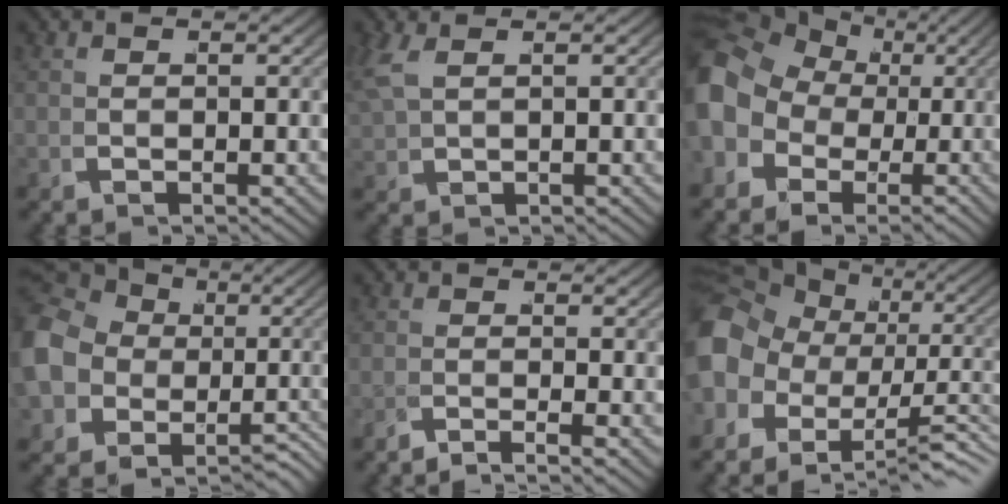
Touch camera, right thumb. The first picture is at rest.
{"total": 2.0, "force": [1.1, 0.8, 1.4], "torque": [-0.040, 0.004, 0.028]}
{"total": 9.7, "force": [1.0, 8.1, 5.2], "torque": [-0.116, -0.016, 0.014]}
{"total": 12.8, "force": [-0.5, 11.2, 6.1], "torque": [-0.135, -0.034, -0.012]}
{"total": 2.5, "force": [-2.3, 0.3, 0.9], "torque": [-0.002, 0.002, -0.049]}
{"total": 10.8, "force": [-1.5, 8.2, 6.9], "torque": [-0.119, -0.014, -0.023]}